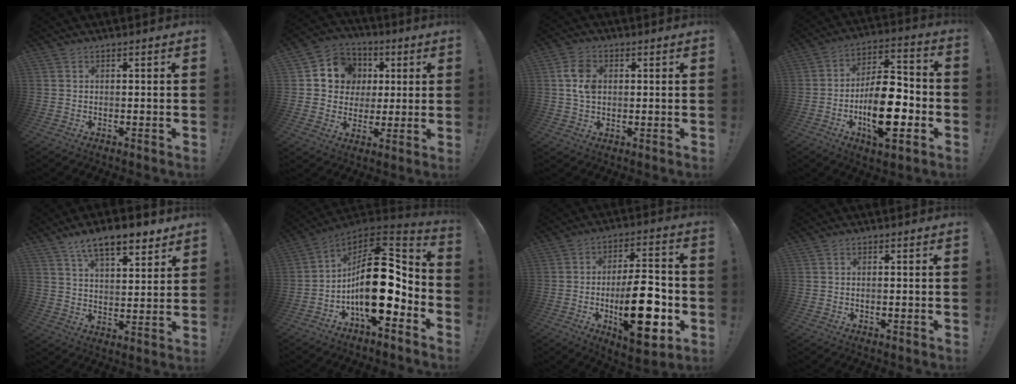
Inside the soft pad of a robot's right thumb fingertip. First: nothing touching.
{"total": 10.8, "force": [2.0, 10.0, 3.5], "torque": [-0.050, -0.002, 0.047]}
{"total": 8.5, "force": [1.6, 6.3, 5.5], "torque": [-0.105, 0.010, 0.032]}
{"total": 19.0, "force": [-5.8, 8.2, 16.1], "torque": [-0.277, 0.031, -0.089]}
{"total": 11.3, "force": [7.9, 4.1, 6.9], "torque": [-0.104, -0.045, 0.138]}
{"total": 22.2, "force": [-2.3, 10.8, 19.2], "torque": [-0.325, 0.020, -0.030]}
{"total": 21.6, "force": [-5.0, 8.8, 19.1], "torque": [-0.297, 0.014, -0.070]}
{"total": 0.6, "force": [-0.2, 0.1, 0.6], "torque": [-0.011, 0.000, -0.003]}